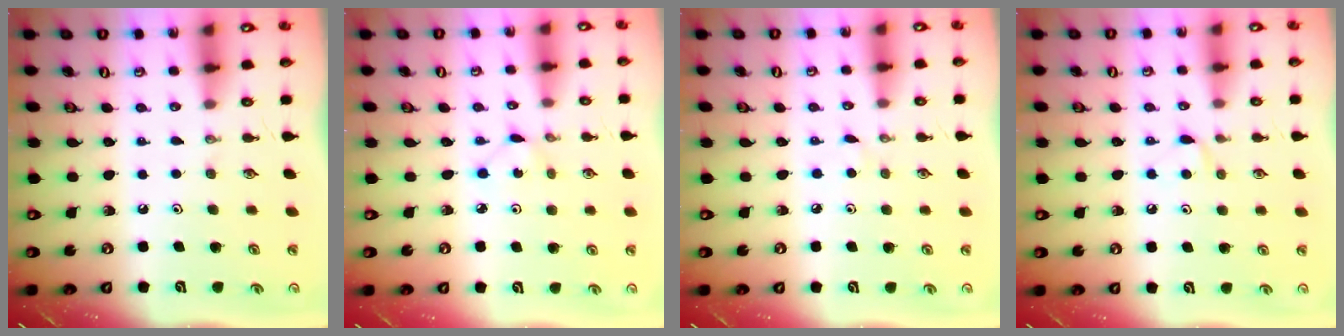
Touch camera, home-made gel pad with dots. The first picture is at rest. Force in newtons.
{"total": 1.3, "press": 1.3, "slide": 0.1}
{"total": 2.1, "press": 2.1, "slide": 0.3}
{"total": 5.2, "press": 5.1, "slide": 0.6}